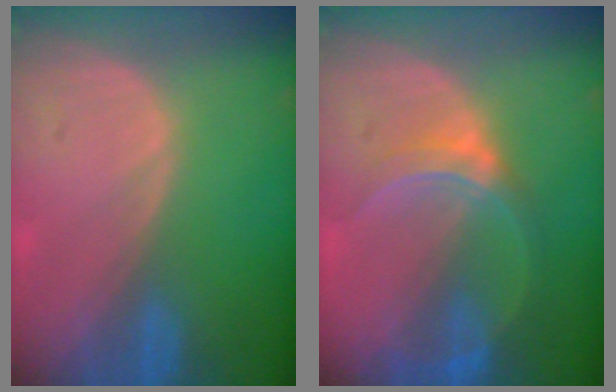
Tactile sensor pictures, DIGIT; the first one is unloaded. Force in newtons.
{"total": 6.2, "press": 5.6, "slide": 2.6}